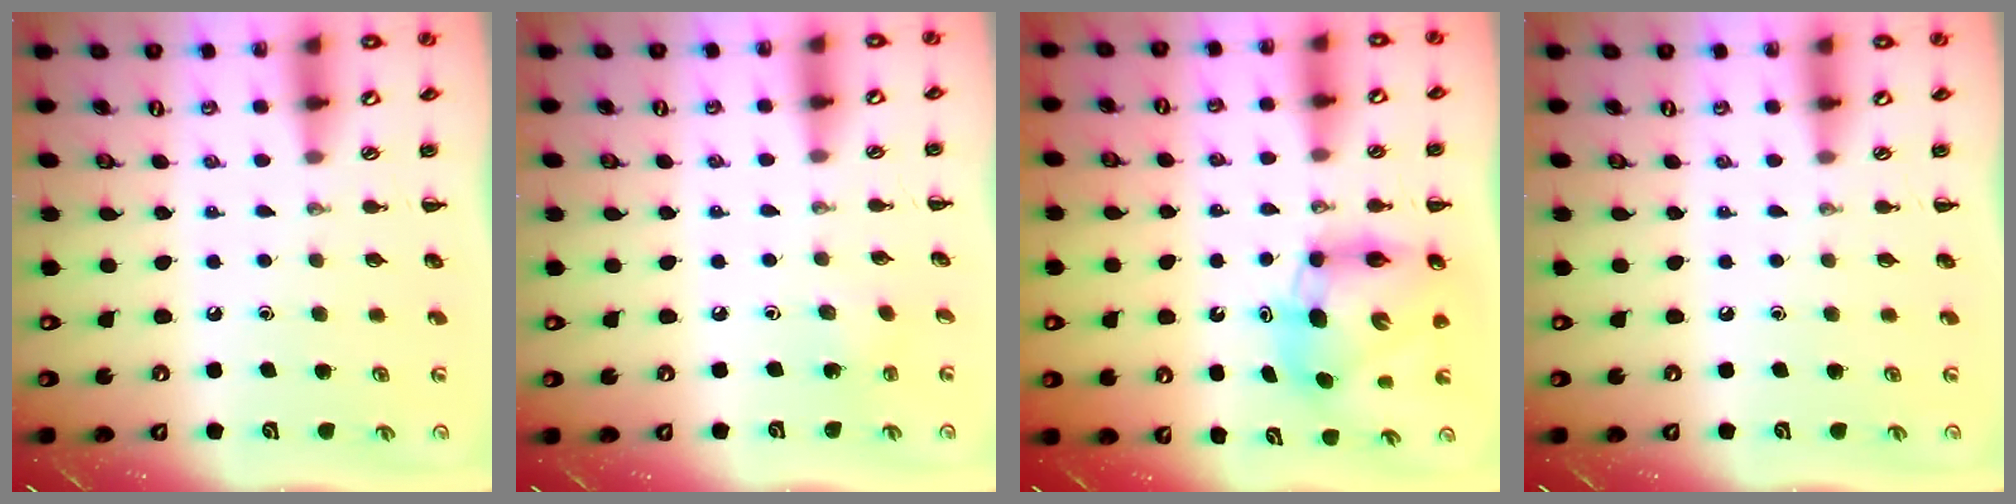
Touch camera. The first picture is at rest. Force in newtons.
{"total": 1.8, "press": 1.7, "slide": 0.7}
{"total": 8.4, "press": 8.1, "slide": 2.5}
{"total": 0.0}